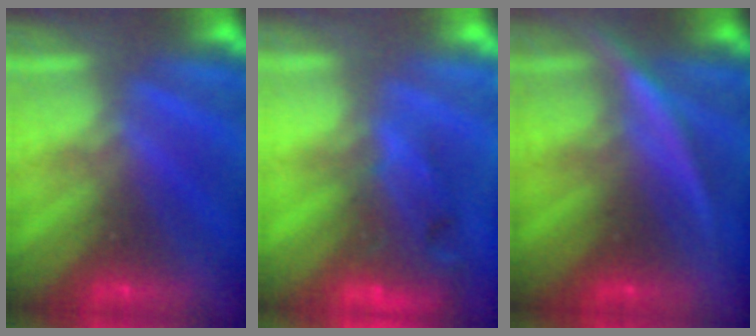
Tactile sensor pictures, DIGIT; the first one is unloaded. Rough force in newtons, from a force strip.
{"total": 7.5}
{"total": 3.1}